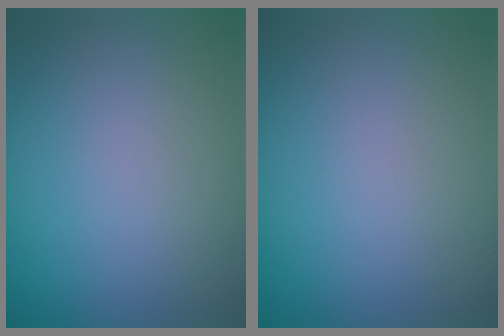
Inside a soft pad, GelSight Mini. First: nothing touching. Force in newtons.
{"total": 0.0}